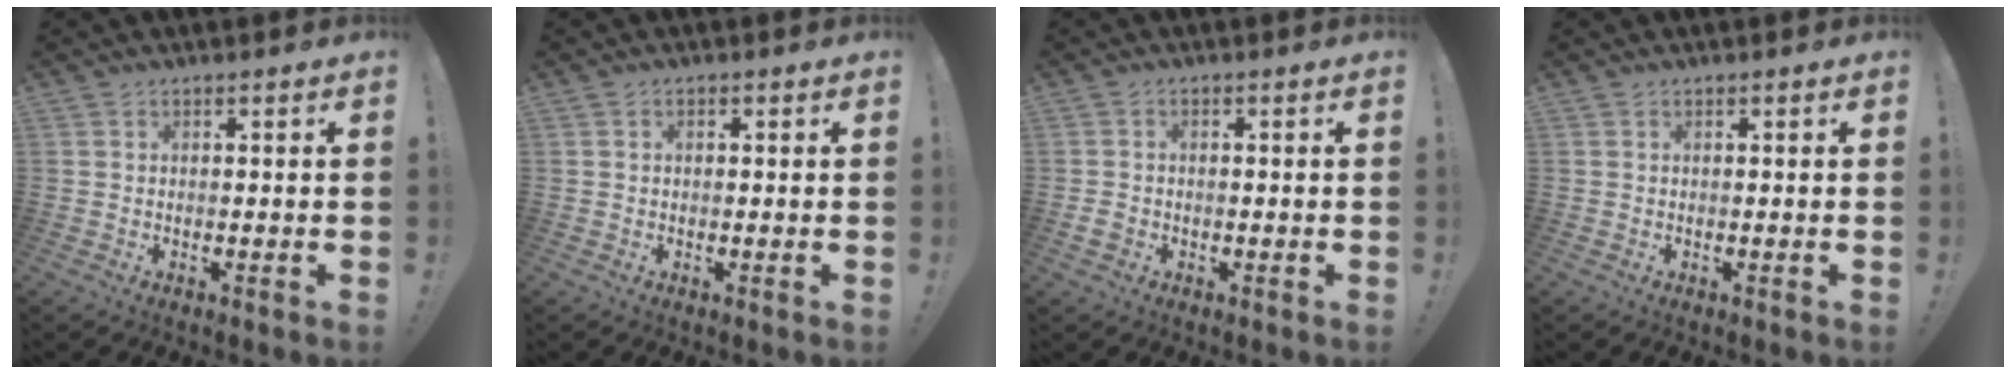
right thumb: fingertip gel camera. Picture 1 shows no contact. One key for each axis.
{"total": 0.7, "fx": -0.1, "fy": 0.5, "fz": 0.4, "tx": -0.011, "ty": 0.004, "tz": -0.001}
{"total": 2.4, "fx": -0.8, "fy": 1.8, "fz": 1.3, "tx": -0.019, "ty": 0.006, "tz": -0.011}
{"total": 0.0}